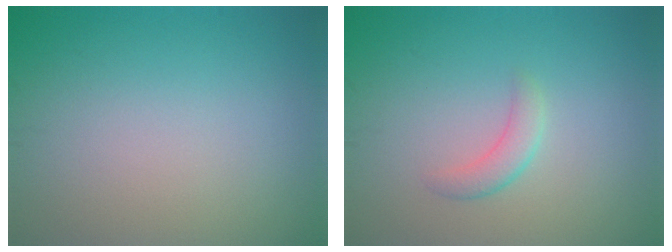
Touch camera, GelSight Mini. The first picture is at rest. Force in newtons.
{"total": 1.8, "press": 1.8, "slide": 0.1}